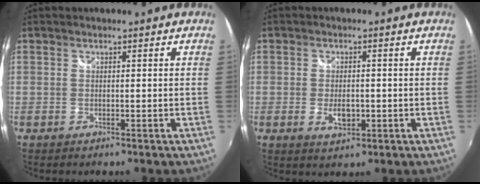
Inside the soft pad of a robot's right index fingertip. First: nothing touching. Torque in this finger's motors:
{"motor_torque": [0.11, 0.17, 0.17, 0.04]}